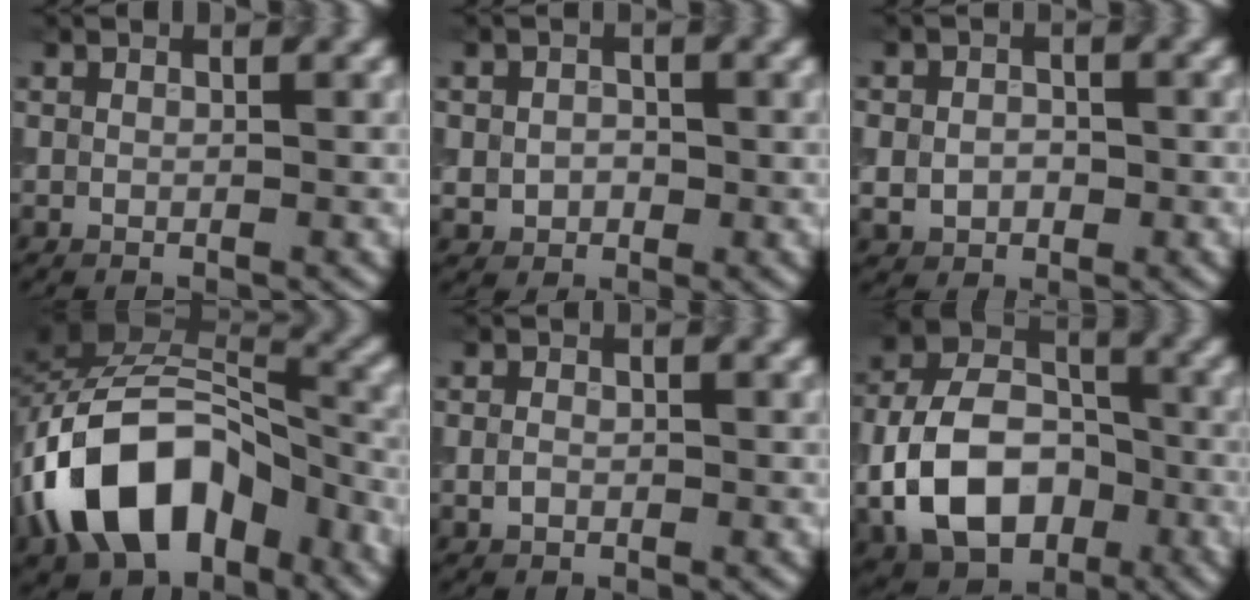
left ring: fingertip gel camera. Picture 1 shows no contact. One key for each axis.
{"total": 2.1, "fx": -0.2, "fy": 1.8, "fz": 1.1, "tx": -0.016, "ty": -0.002, "tz": -0.007}
{"total": 2.9, "fx": -0.4, "fy": 2.3, "fz": 1.6, "tx": -0.024, "ty": -0.004, "tz": -0.008}
{"total": 12.8, "fx": -5.9, "fy": 7.9, "fz": 8.2, "tx": -0.139, "ty": 0.012, "tz": -0.113}
{"total": 1.0, "fx": -0.2, "fy": 0.7, "fz": 0.6, "tx": -0.011, "ty": -0.001, "tz": -0.007}
{"total": 10.2, "fx": -3.1, "fy": 7.1, "fz": 6.7, "tx": -0.131, "ty": 0.002, "tz": -0.060}